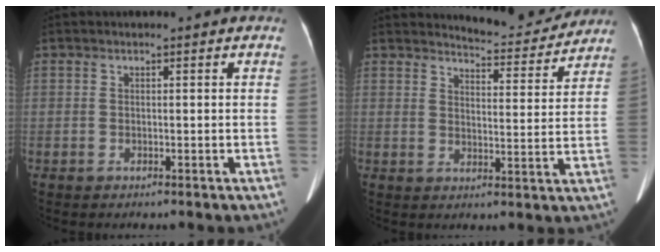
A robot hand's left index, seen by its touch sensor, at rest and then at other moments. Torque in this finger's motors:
{"motor_torque": [-0.02, -0.39, 0.00, 0.02]}